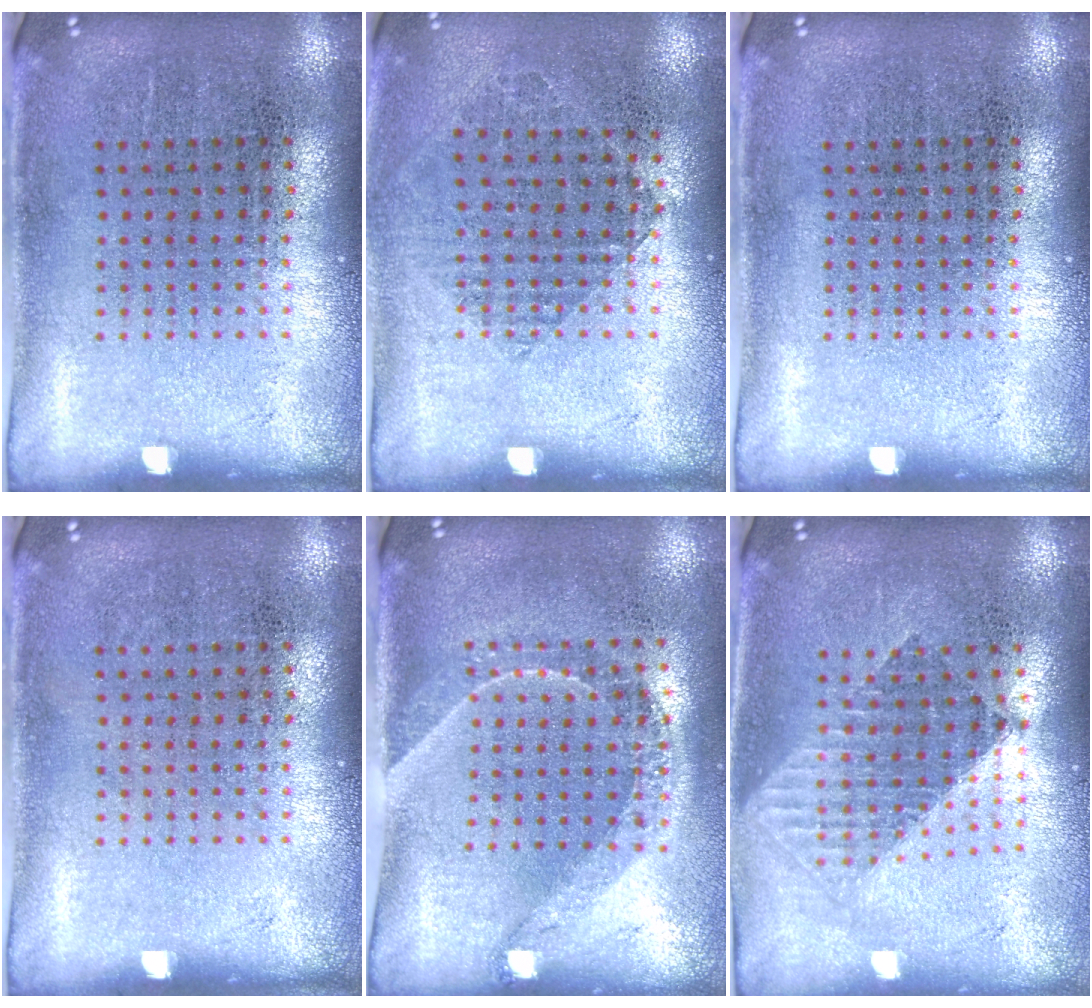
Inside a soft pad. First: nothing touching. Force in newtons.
{"total": 0.8, "press": 0.8, "slide": 0.2}
{"total": 0.0}
{"total": 0.0}
{"total": 1.6, "press": 1.3, "slide": 0.9}
{"total": 1.5, "press": 1.3, "slide": 0.9}